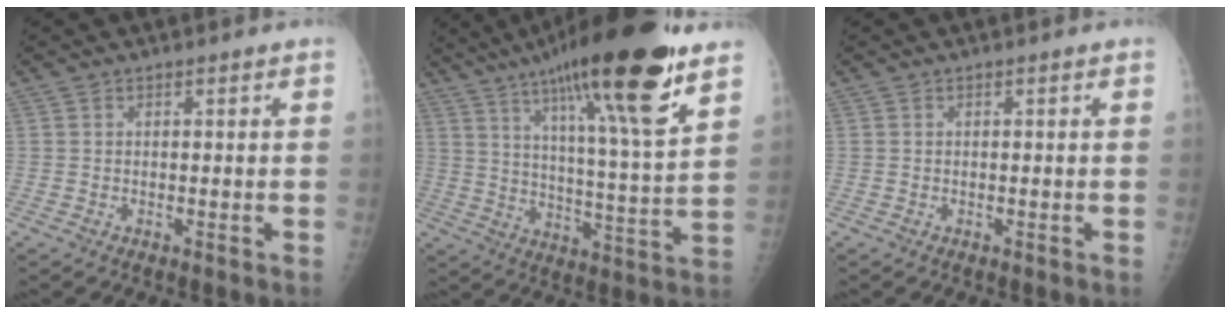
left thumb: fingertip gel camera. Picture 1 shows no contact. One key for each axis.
{"total": 24.7, "fx": 15.3, "fy": 3.6, "fz": 19.0, "tx": -0.294, "ty": -0.050, "tz": 0.244}
{"total": 0.0}